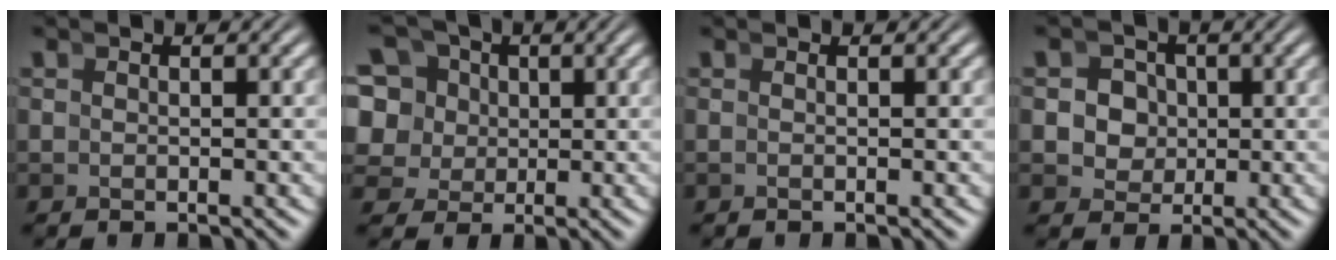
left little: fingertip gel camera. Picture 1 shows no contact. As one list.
[{"total": 12.2, "force": [2.0, 10.8, 5.4], "torque": [-0.126, -0.025, 0.029]}, {"total": 0.0}, {"total": 6.9, "force": [0.3, 6.5, 2.4], "torque": [-0.057, -0.018, 0.002]}]